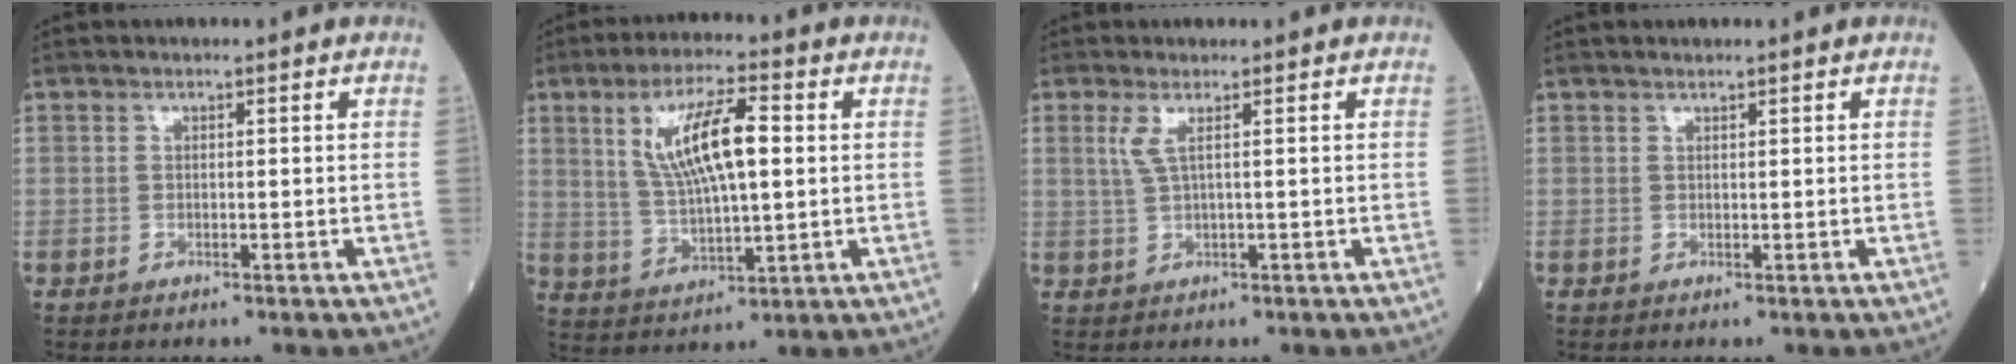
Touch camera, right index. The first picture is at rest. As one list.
[{"total": 11.3, "force": [2.7, 2.6, 10.7], "torque": [-0.205, 0.009, 0.054]}, {"total": 2.3, "force": [0.8, -0.1, 2.1], "torque": [-0.058, 0.003, 0.020]}, {"total": 0.5, "force": [0.5, 0.0, 0.2], "torque": [-0.008, 0.003, 0.011]}]